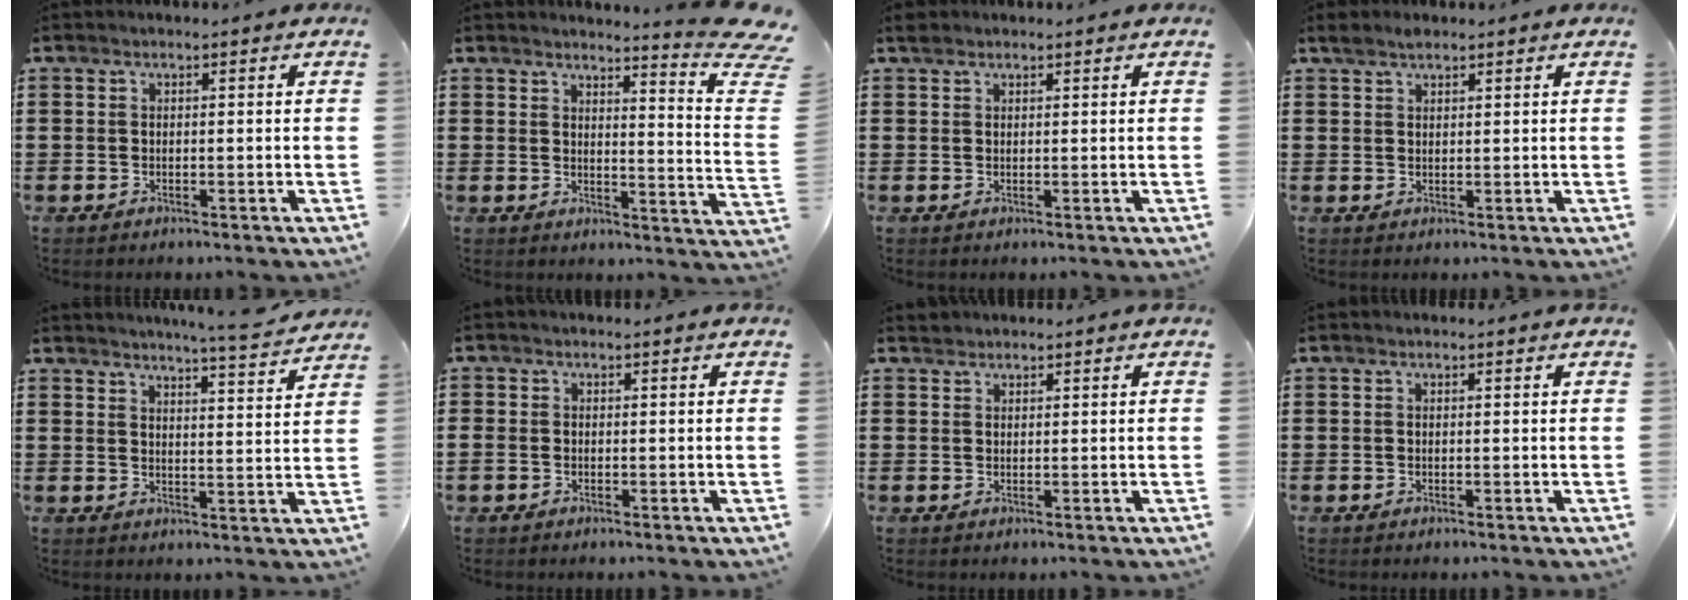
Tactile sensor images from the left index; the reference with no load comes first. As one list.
[{"total": 5.9, "force": [4.8, -0.3, 3.4], "torque": [-0.052, -0.044, 0.075]}, {"total": 1.3, "force": [1.0, 0.7, 0.4], "torque": [-0.011, 0.005, 0.019]}, {"total": 1.8, "force": [1.5, 0.9, 0.5], "torque": [-0.012, 0.002, 0.030]}, {"total": 4.9, "force": [4.6, -0.9, 1.3], "torque": [-0.035, -0.029, 0.079]}, {"total": 1.1, "force": [-0.4, 0.8, 0.6], "torque": [-0.020, 0.000, -0.011]}, {"total": 1.3, "force": [1.1, 0.6, -0.2], "torque": [0.001, 0.002, 0.024]}, {"total": 0.0}]